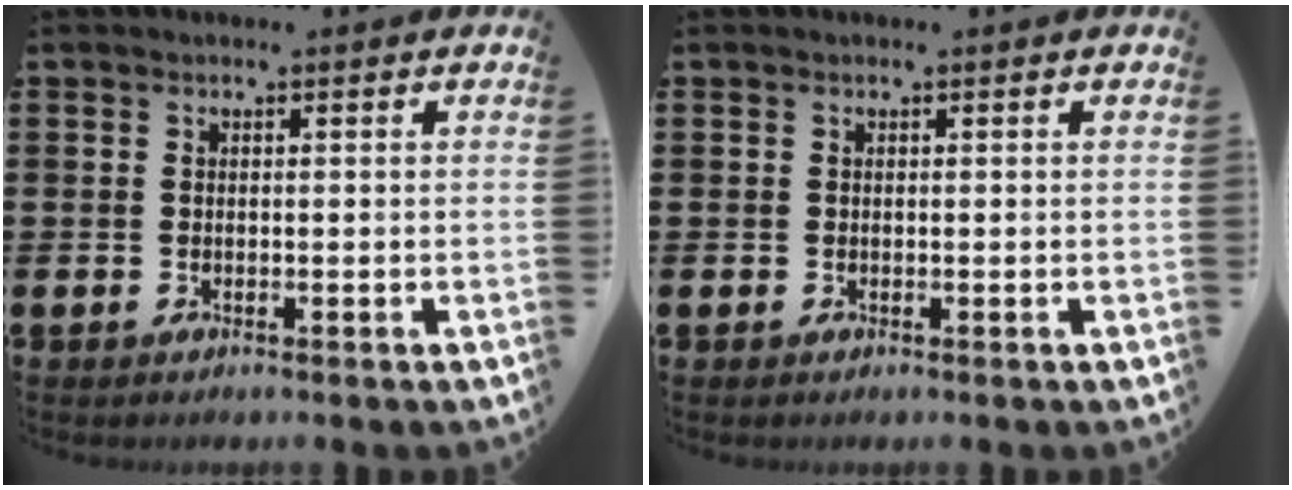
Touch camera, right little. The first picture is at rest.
{"total": 0.0}